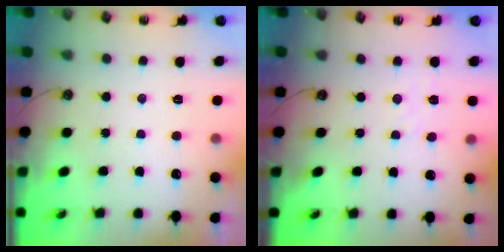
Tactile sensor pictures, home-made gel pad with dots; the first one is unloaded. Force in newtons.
{"total": 2.5, "press": 2.5, "slide": 0.4}